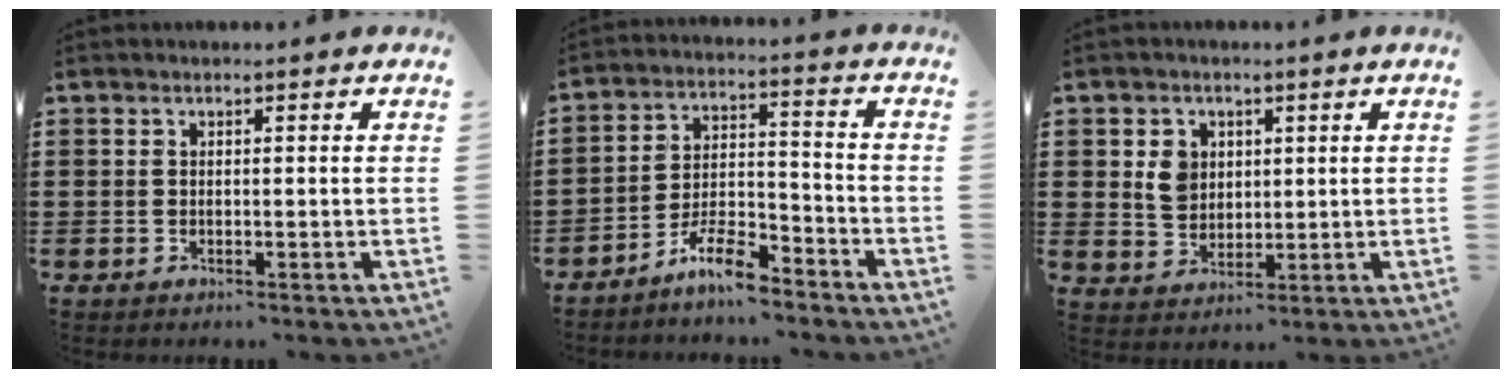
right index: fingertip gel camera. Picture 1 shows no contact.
{"total": 7.4, "force": [-6.1, 1.7, 3.8], "torque": [-0.080, 0.010, -0.117]}
{"total": 4.6, "force": [1.2, 3.9, 2.1], "torque": [-0.055, 0.013, 0.022]}